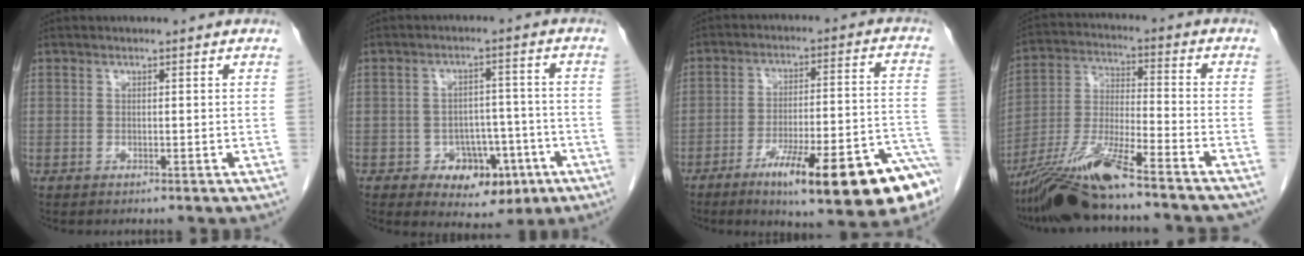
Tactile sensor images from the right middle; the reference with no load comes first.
{"total": 8.2, "force": [-3.7, 5.6, 4.8], "torque": [-0.053, 0.017, -0.040]}
{"total": 19.9, "force": [-12.0, 2.3, 15.7], "torque": [-0.161, 0.012, -0.175]}
{"total": 16.1, "force": [-12.8, 0.6, 9.8], "torque": [-0.203, -0.022, -0.230]}